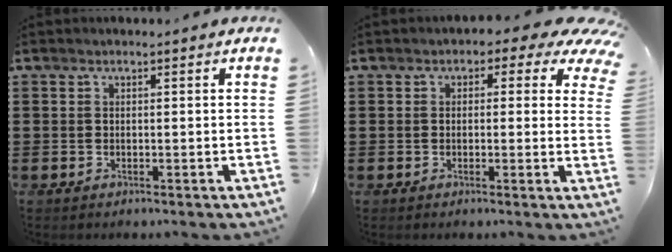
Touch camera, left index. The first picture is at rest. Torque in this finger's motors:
{"motor_torque": [2.14, 0.00, 0.69, 0.07]}